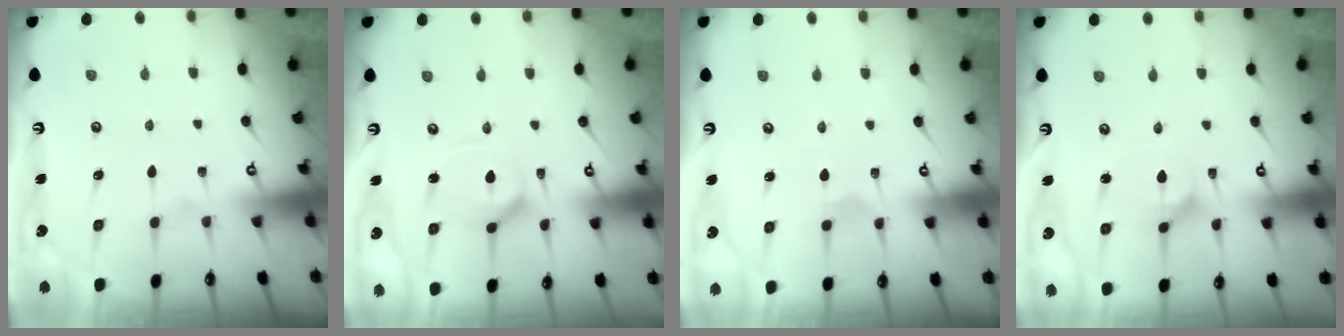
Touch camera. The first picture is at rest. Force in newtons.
{"total": 8.4, "press": 8.4, "slide": 0.7}
{"total": 3.7, "press": 3.7, "slide": 0.4}
{"total": 3.5, "press": 3.4, "slide": 0.3}